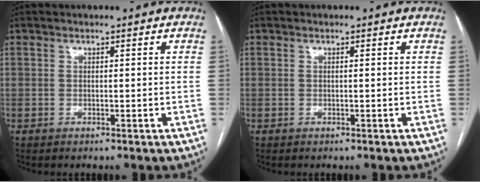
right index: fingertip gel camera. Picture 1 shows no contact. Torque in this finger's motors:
{"motor_torque": [-0.12, 0.02, 0.06, 0.01]}